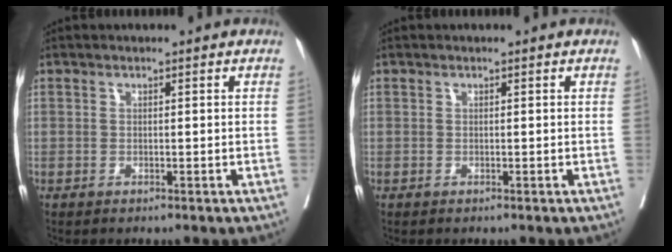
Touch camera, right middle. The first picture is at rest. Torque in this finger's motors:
{"motor_torque": [0.00, 0.00, 0.00, 0.00]}